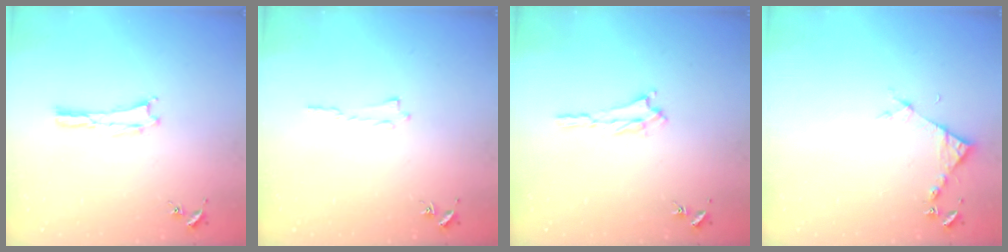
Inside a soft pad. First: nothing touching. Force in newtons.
{"total": 0.0}
{"total": 1.2, "press": 1.1, "slide": 0.5}
{"total": 4.1, "press": 4.1, "slide": 0.3}